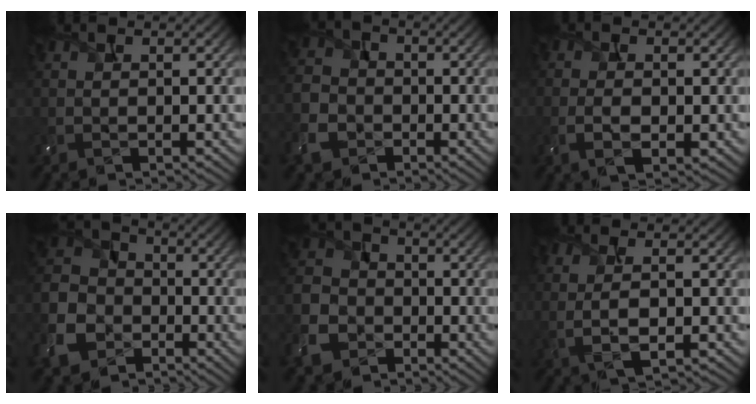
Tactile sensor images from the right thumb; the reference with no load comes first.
{"total": 7.1, "force": [-3.6, 5.4, 2.9], "torque": [-0.093, -0.015, -0.087]}
{"total": 3.1, "force": [-0.8, 1.5, 2.6], "torque": [-0.056, -0.005, -0.017]}
{"total": 11.1, "force": [-5.4, 8.1, 5.2], "torque": [-0.156, -0.028, -0.120]}
{"total": 8.9, "force": [-4.5, 6.6, 3.8], "torque": [-0.115, -0.023, -0.103]}
{"total": 3.6, "force": [0.1, 0.7, 3.5], "torque": [-0.078, 0.002, 0.003]}